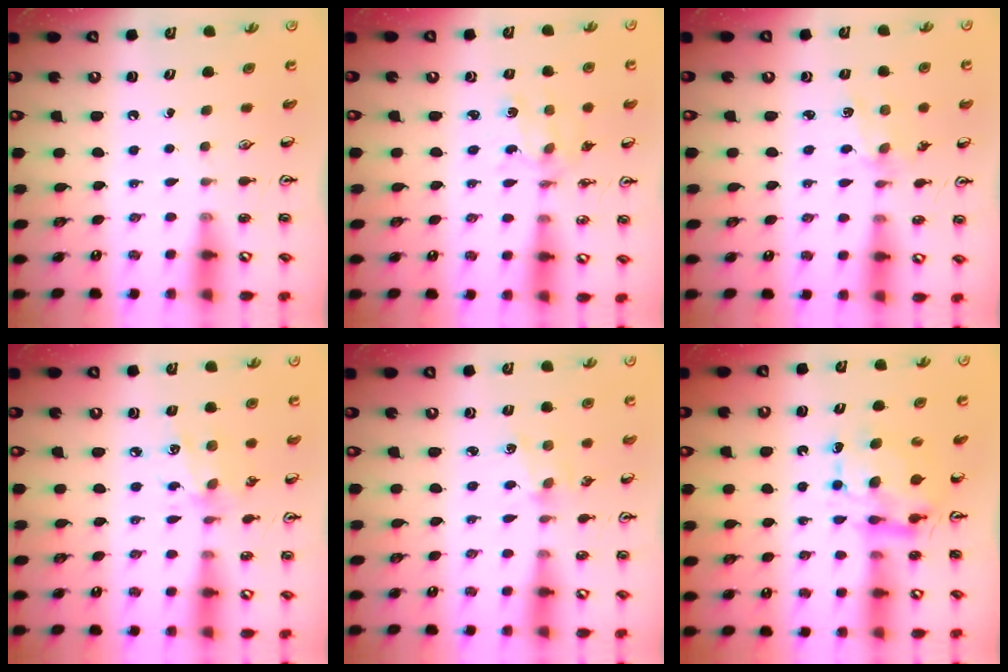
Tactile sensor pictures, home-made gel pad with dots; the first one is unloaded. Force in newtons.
{"total": 2.3, "press": 2.3, "slide": 0.4}
{"total": 2.0, "press": 2.0, "slide": 0.3}
{"total": 7.7, "press": 7.7, "slide": 0.6}
{"total": 2.0, "press": 2.0, "slide": 0.3}
{"total": 9.1, "press": 9.1, "slide": 0.3}